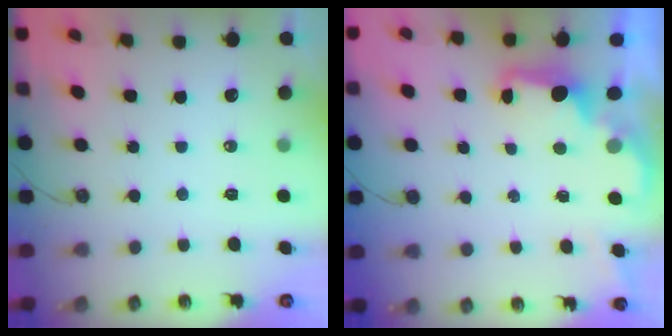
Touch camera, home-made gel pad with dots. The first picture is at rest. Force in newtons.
{"total": 2.2, "press": 2.1, "slide": 0.7}